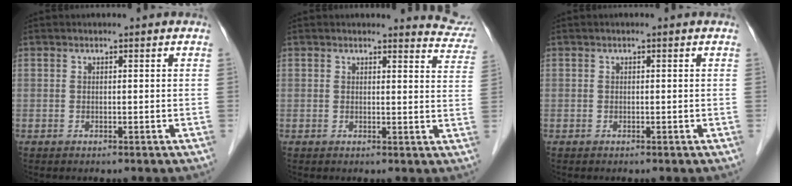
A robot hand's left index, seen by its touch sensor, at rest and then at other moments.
{"total": 6.7, "force": [6.6, 0.9, 0.0], "torque": [0.018, -0.037, 0.043]}
{"total": 0.0}